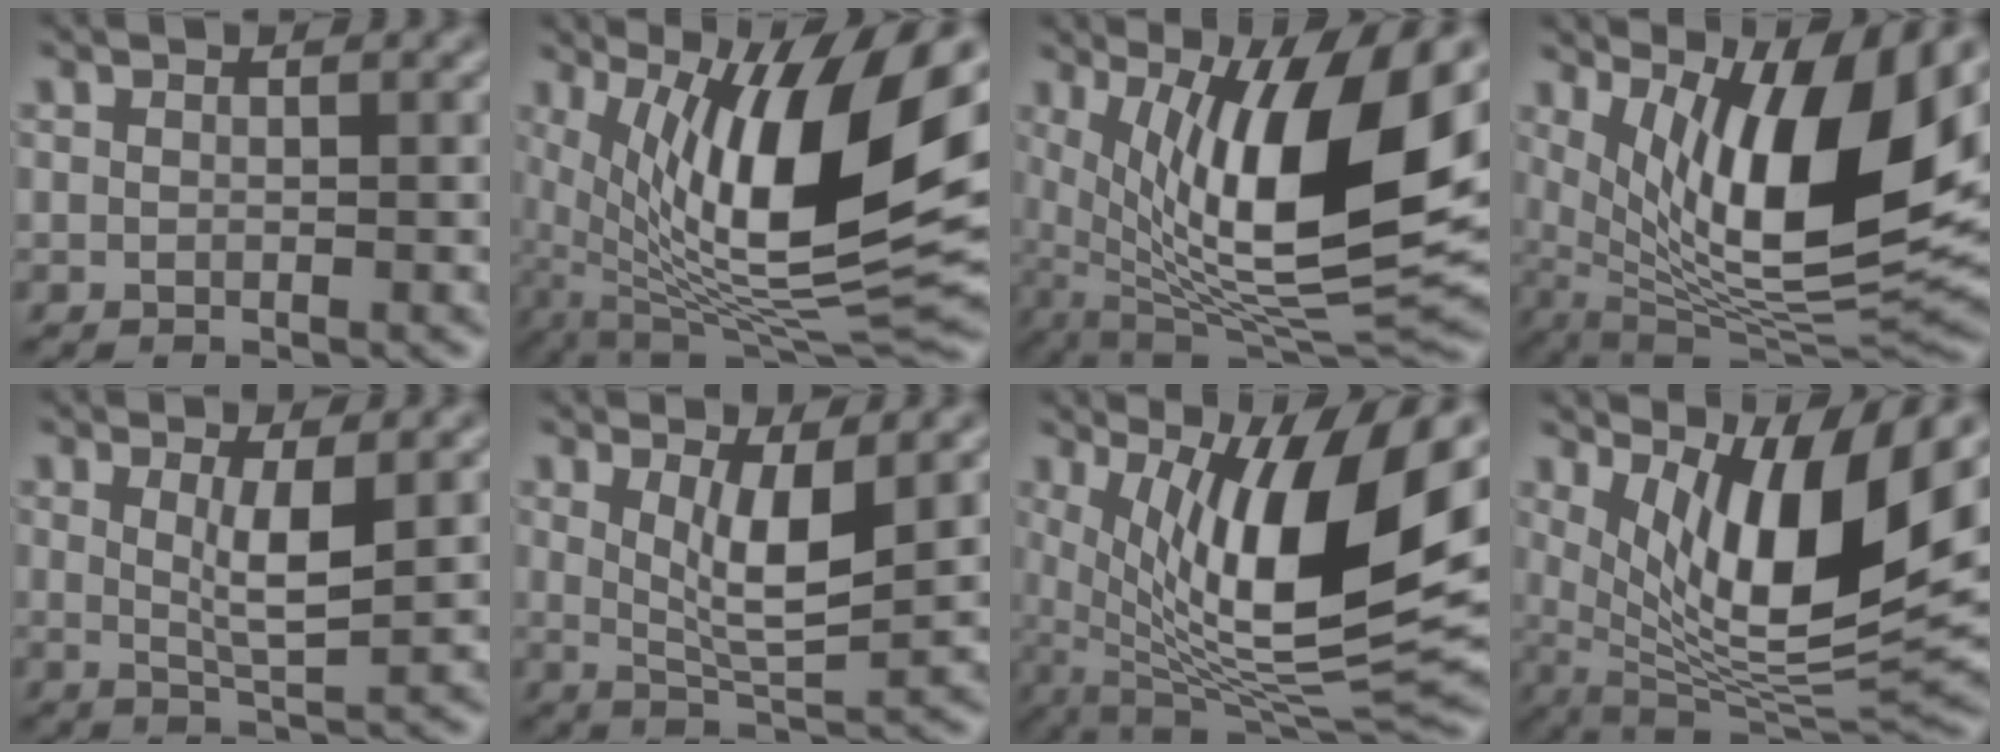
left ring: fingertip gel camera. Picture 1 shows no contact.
{"total": 14.2, "force": [3.8, 4.4, 12.9], "torque": [-0.215, -0.006, 0.068]}
{"total": 13.3, "force": [3.5, 4.3, 12.1], "torque": [-0.201, -0.013, 0.066]}
{"total": 13.2, "force": [4.7, 4.2, 11.6], "torque": [-0.191, -0.012, 0.087]}
{"total": 3.3, "force": [0.9, 0.7, 3.1], "torque": [-0.056, -0.011, 0.019]}
{"total": 4.7, "force": [1.5, 1.3, 4.3], "torque": [-0.078, -0.014, 0.033]}
{"total": 13.2, "force": [3.5, 4.1, 12.1], "torque": [-0.202, -0.011, 0.066]}
{"total": 11.4, "force": [4.6, 3.2, 10.0], "torque": [-0.165, -0.013, 0.091]}